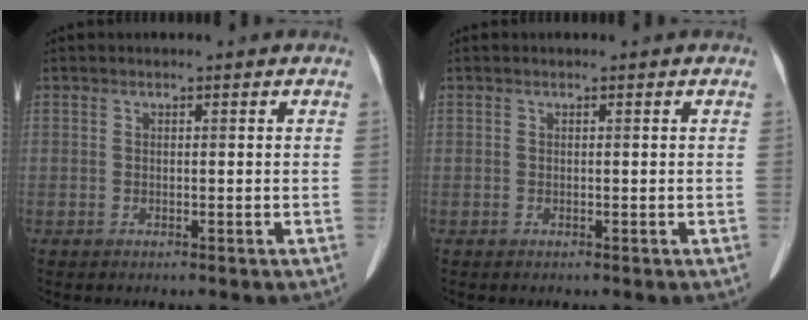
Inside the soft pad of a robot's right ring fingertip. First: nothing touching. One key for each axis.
{"total": 0.0}